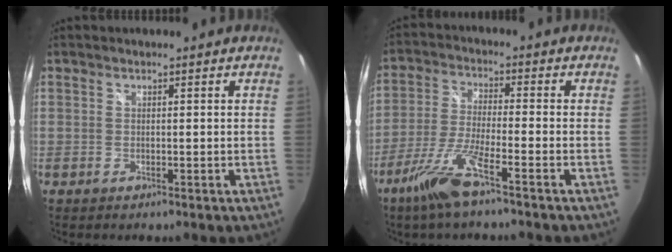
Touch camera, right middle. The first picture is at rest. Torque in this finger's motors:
{"motor_torque": [0.80, -0.74, 0.22, 0.12]}